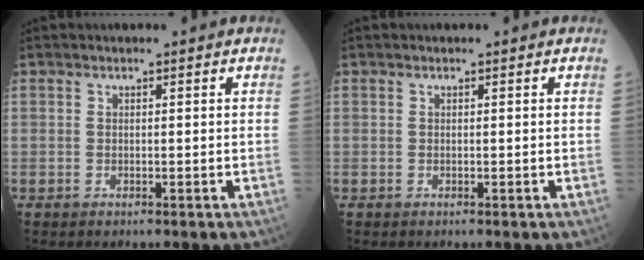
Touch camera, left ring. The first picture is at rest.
{"total": 0.0}